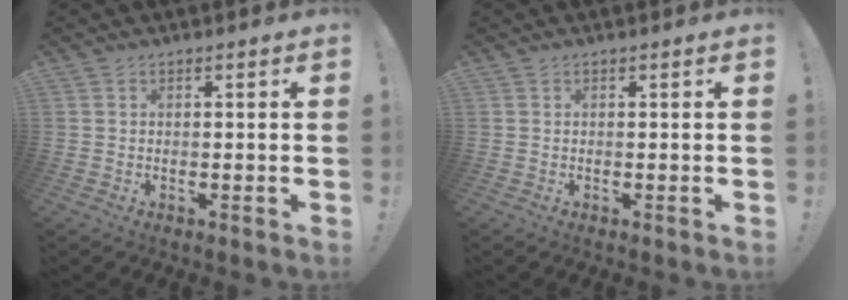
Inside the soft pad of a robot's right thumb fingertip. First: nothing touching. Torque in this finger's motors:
{"motor_torque": [0.00, 0.00, 0.02, -0.02, 0.00]}